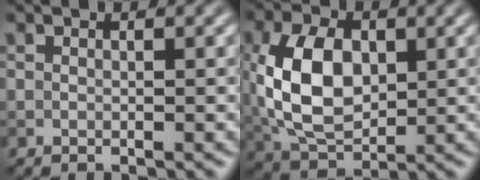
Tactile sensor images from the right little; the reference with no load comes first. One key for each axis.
{"total": 8.4, "fx": 0.7, "fy": 5.3, "fz": 6.5, "tx": -0.141, "ty": 0.003, "tz": 0.012}